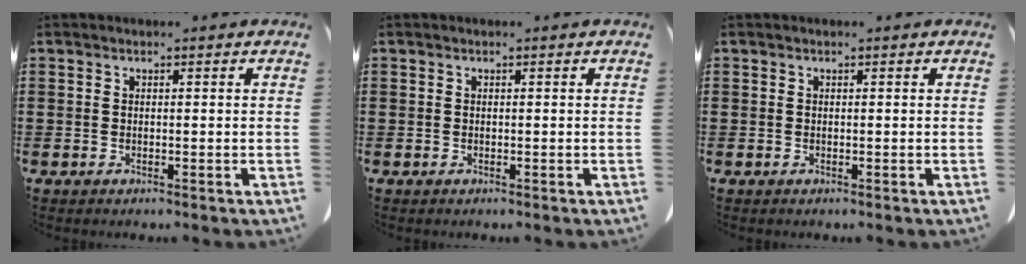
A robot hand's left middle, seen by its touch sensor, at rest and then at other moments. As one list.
[{"total": 0.0}, {"total": 0.0}]